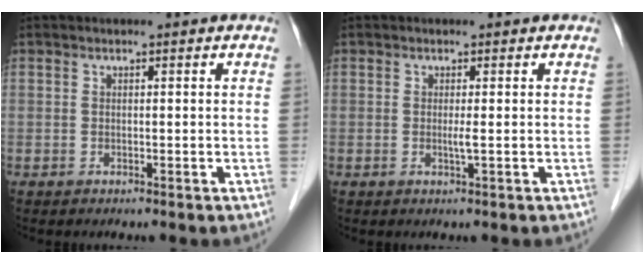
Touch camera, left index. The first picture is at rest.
{"total": 1.1, "force": [-0.1, -0.3, 1.1], "torque": [-0.023, -0.001, -0.001]}